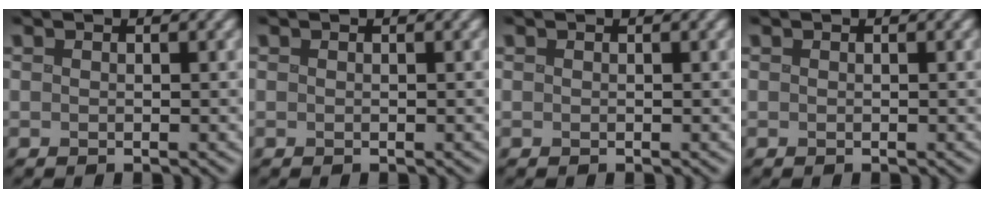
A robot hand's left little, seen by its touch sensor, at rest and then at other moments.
{"total": 0.0}
{"total": 0.0}
{"total": 0.0}